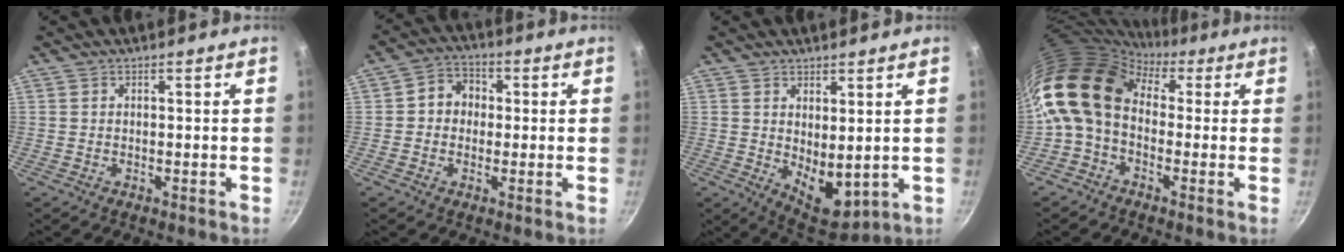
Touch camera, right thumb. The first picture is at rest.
{"total": 5.9, "force": [0.3, 5.2, 2.9], "torque": [-0.013, 0.012, -0.008]}
{"total": 8.4, "force": [1.2, 4.5, 6.9], "torque": [-0.080, -0.030, 0.036]}
{"total": 13.9, "force": [1.1, 9.9, 9.6], "torque": [-0.165, 0.027, -0.005]}